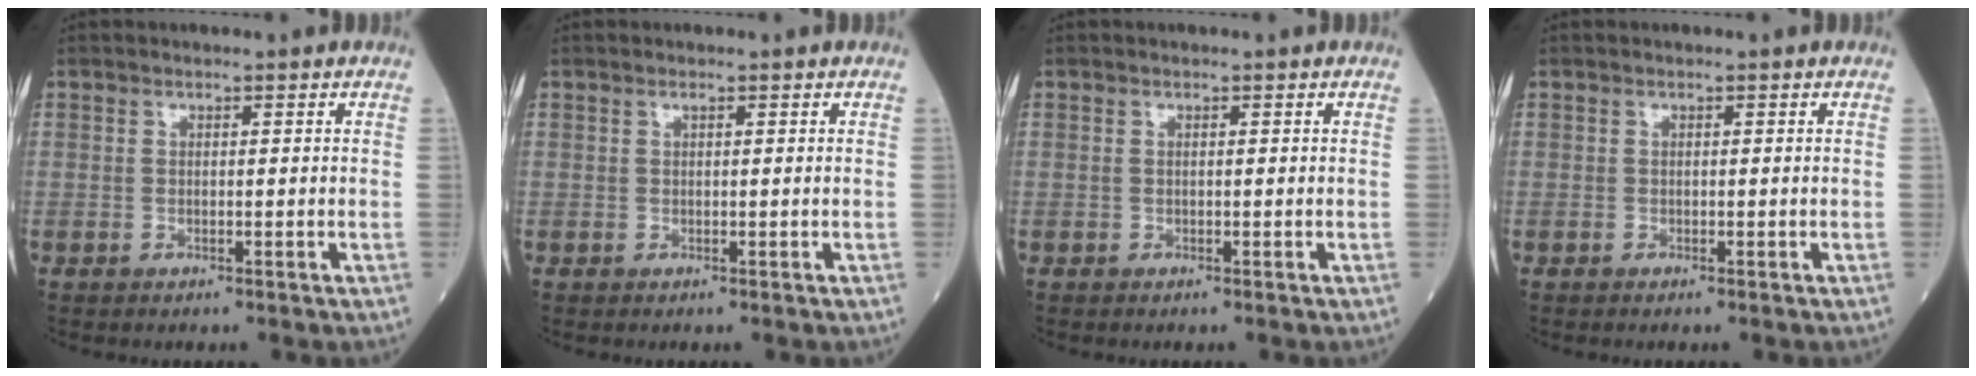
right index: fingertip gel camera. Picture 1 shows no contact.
{"total": 0.0}
{"total": 0.0}
{"total": 0.0}